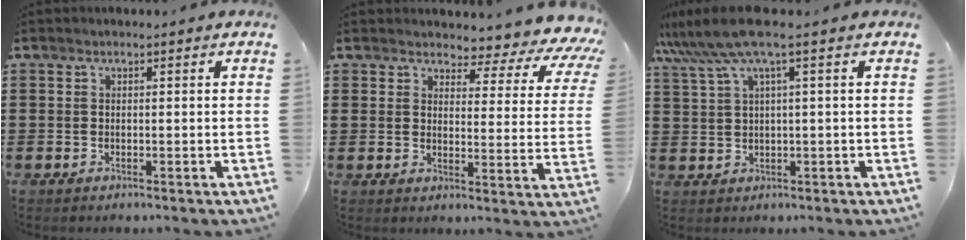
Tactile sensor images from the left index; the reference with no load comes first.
{"total": 4.2, "force": [3.5, 1.3, 1.8], "torque": [-0.040, -0.029, 0.051]}
{"total": 6.0, "force": [2.9, -0.1, 5.2], "torque": [-0.125, -0.013, 0.047]}